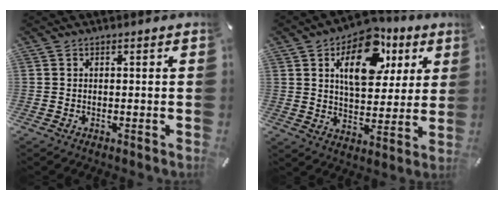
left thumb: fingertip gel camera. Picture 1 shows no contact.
{"total": 15.9, "force": [6.9, 9.8, 10.5], "torque": [-0.144, -0.018, 0.116]}